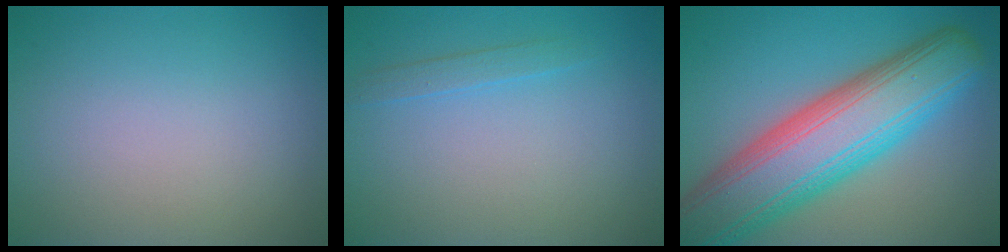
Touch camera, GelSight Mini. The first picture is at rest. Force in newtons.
{"total": 1.1, "press": 1.1, "slide": 0.1}
{"total": 12.1, "press": 12.1, "slide": 0.7}